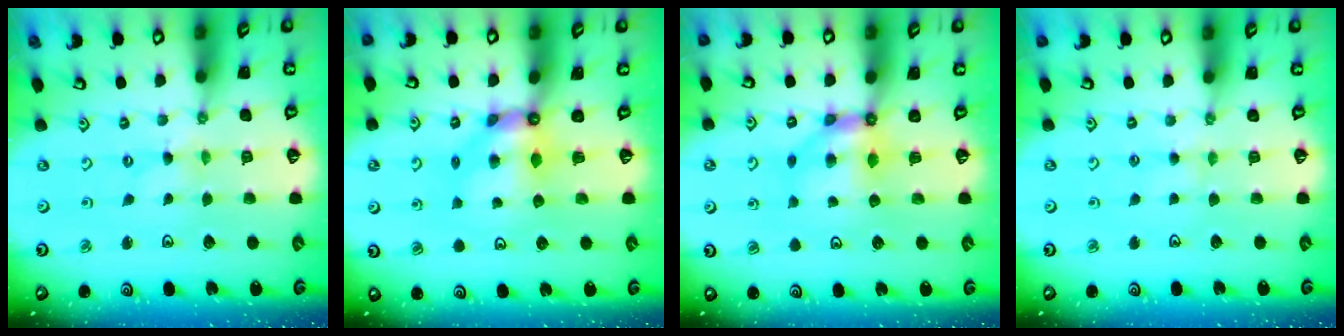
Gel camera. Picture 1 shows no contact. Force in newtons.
{"total": 7.1, "press": 7.1, "slide": 0.5}
{"total": 6.3, "press": 6.3, "slide": 0.4}
{"total": 2.6, "press": 2.6, "slide": 0.5}